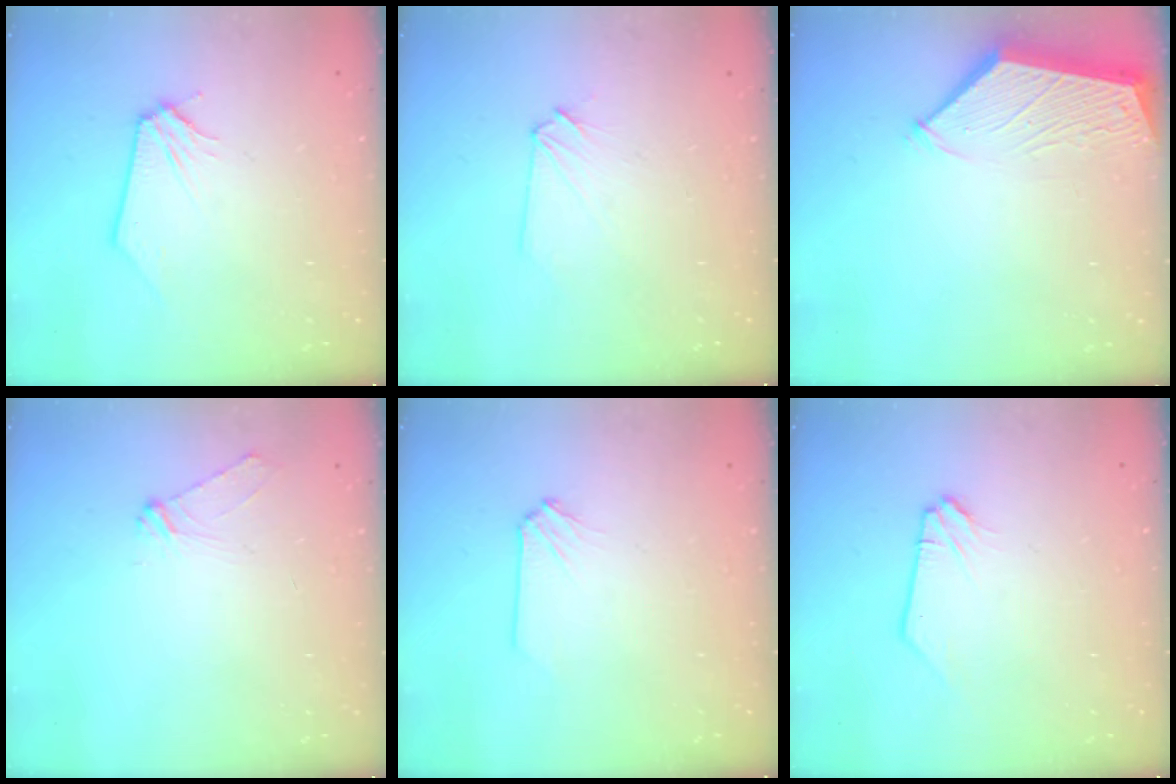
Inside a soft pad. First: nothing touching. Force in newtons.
{"total": 2.5, "press": 2.4, "slide": 0.4}
{"total": 3.4, "press": 3.4, "slide": 0.5}
{"total": 3.7, "press": 3.7, "slide": 0.6}
{"total": 0.0}
{"total": 0.0}